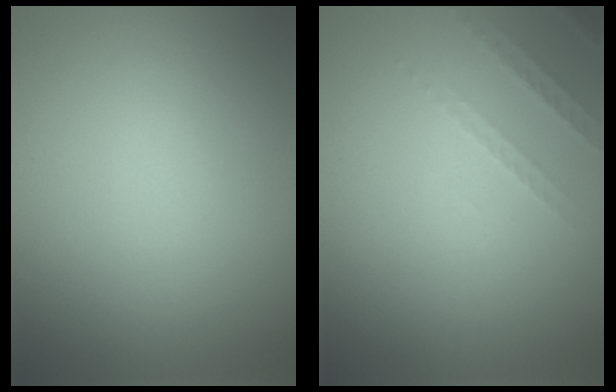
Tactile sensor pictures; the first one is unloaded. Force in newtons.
{"total": 1.5, "press": 1.4, "slide": 0.4}